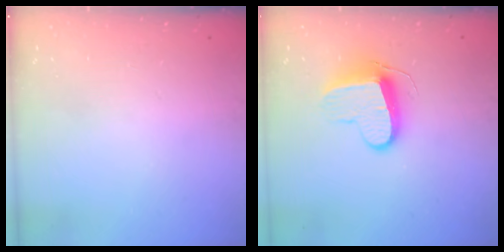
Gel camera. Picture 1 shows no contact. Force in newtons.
{"total": 9.9, "press": 9.9, "slide": 0.1}